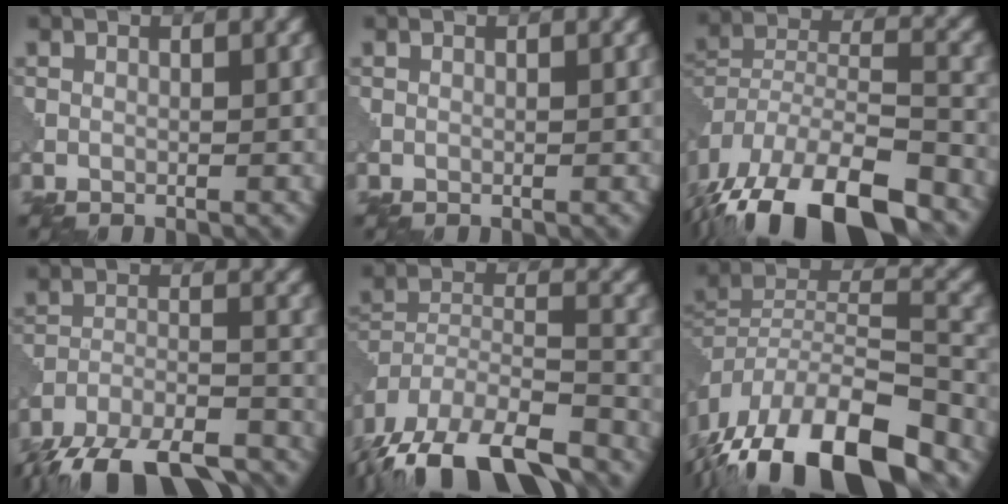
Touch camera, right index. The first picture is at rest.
{"total": 0.0}
{"total": 17.9, "force": [-13.7, 7.0, 9.2], "torque": [-0.185, -0.027, -0.202]}
{"total": 16.7, "force": [-14.5, 5.9, 5.9], "torque": [-0.108, -0.020, -0.191]}
{"total": 18.9, "force": [-15.9, 7.1, 7.4], "torque": [-0.148, -0.025, -0.225]}
{"total": 16.4, "force": [-11.5, 6.9, 9.4], "torque": [-0.179, 0.004, -0.184]}